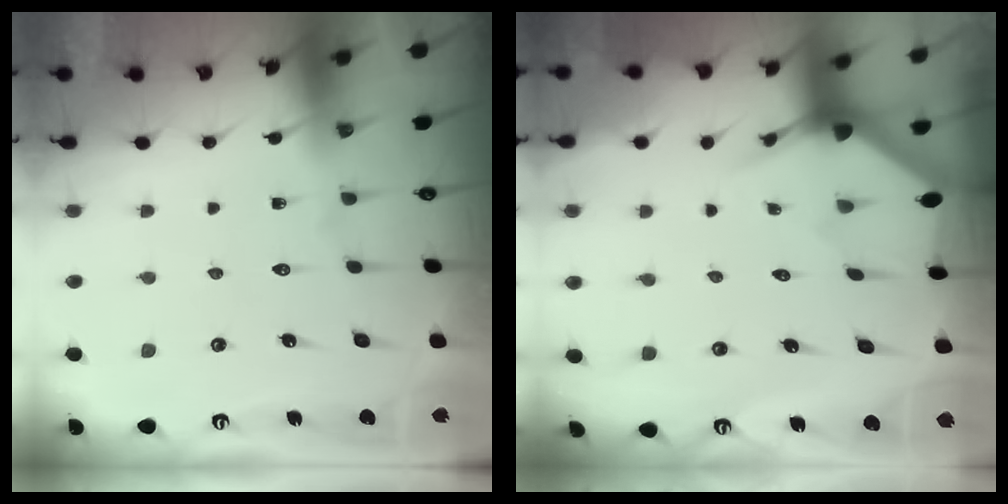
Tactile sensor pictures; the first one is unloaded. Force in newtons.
{"total": 3.1, "press": 3.1, "slide": 0.1}